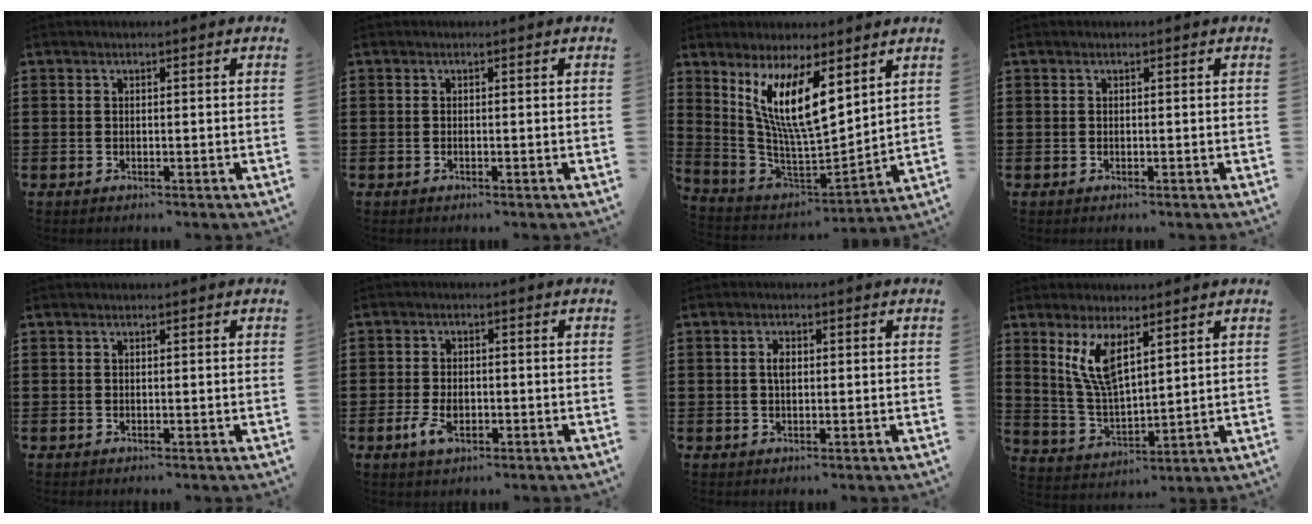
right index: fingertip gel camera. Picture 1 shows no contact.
{"total": 0.0}
{"total": 11.2, "force": [5.6, 2.9, 9.3], "torque": [-0.203, -0.026, 0.100]}
{"total": 0.0}
{"total": 0.0}
{"total": 3.8, "force": [-1.3, 2.1, 2.9], "torque": [-0.067, -0.005, -0.025]}
{"total": 2.2, "force": [0.3, 1.0, 1.9], "torque": [-0.040, 0.007, 0.004]}
{"total": 7.7, "force": [4.0, 2.5, 6.1], "torque": [-0.137, -0.009, 0.068]}